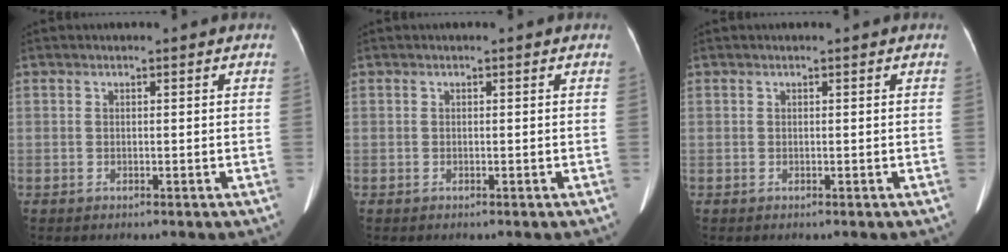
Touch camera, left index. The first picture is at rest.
{"total": 0.0}
{"total": 0.0}